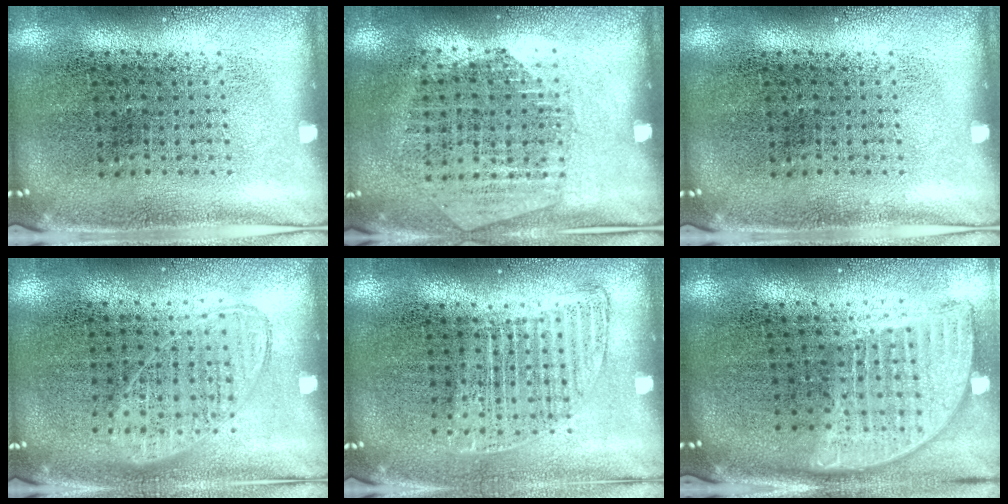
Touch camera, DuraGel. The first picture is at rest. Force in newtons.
{"total": 1.3, "press": 1.2, "slide": 0.5}
{"total": 0.0}
{"total": 1.0, "press": 0.9, "slide": 0.4}
{"total": 1.2, "press": 1.0, "slide": 0.6}
{"total": 1.9, "press": 1.5, "slide": 1.1}